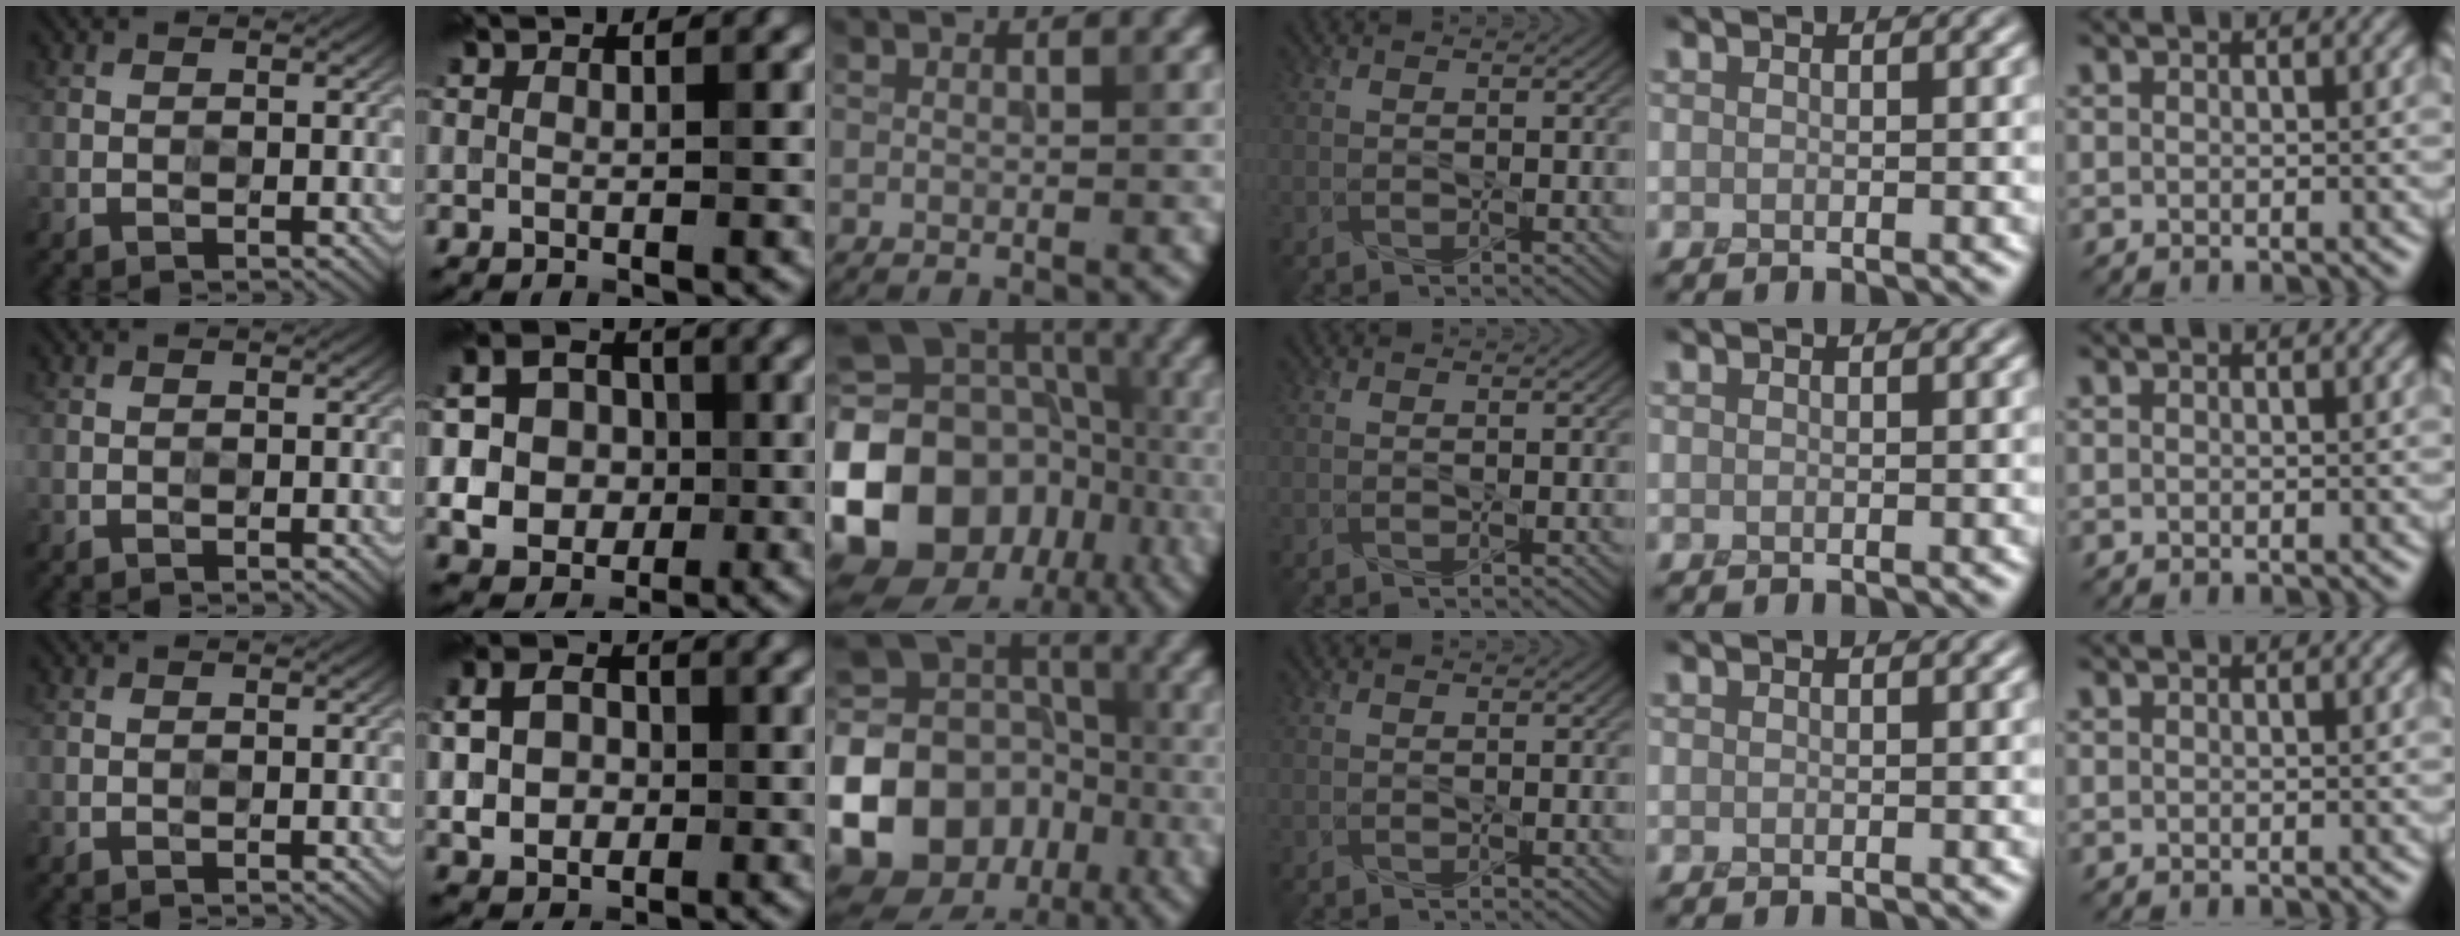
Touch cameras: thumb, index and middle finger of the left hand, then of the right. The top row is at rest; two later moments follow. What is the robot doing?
{"motion": "press", "object": "gel pad"}